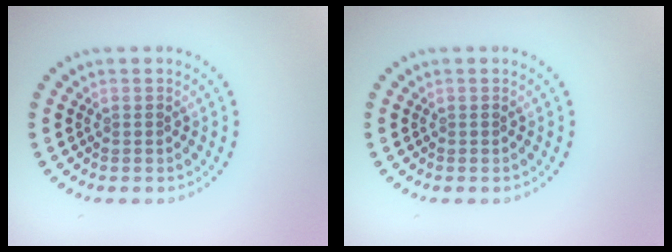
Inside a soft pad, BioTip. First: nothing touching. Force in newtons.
{"total": 0.0}